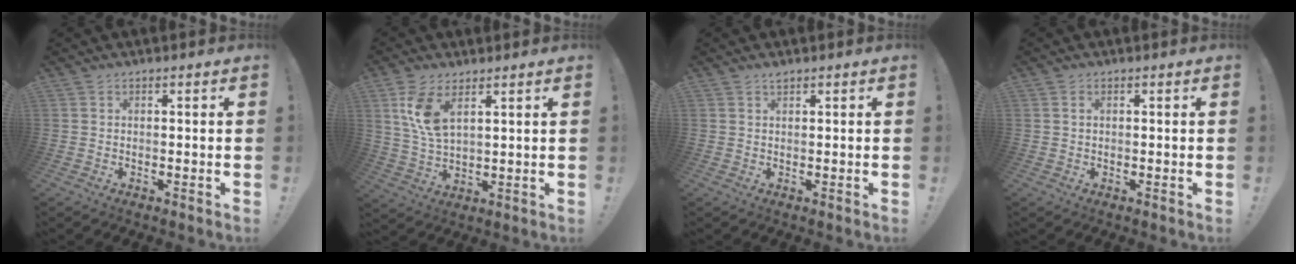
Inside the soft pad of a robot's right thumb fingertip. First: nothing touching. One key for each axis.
{"total": 9.3, "fx": 4.8, "fy": 4.3, "fz": 6.7, "tx": -0.133, "ty": -0.020, "tz": 0.086}
{"total": 1.0, "fx": 0.9, "fy": 0.1, "fz": 0.4, "tx": -0.003, "ty": -0.003, "tz": 0.016}
{"total": 1.3, "fx": -0.3, "fy": 1.0, "fz": 0.7, "tx": -0.010, "ty": 0.005, "tz": -0.008}